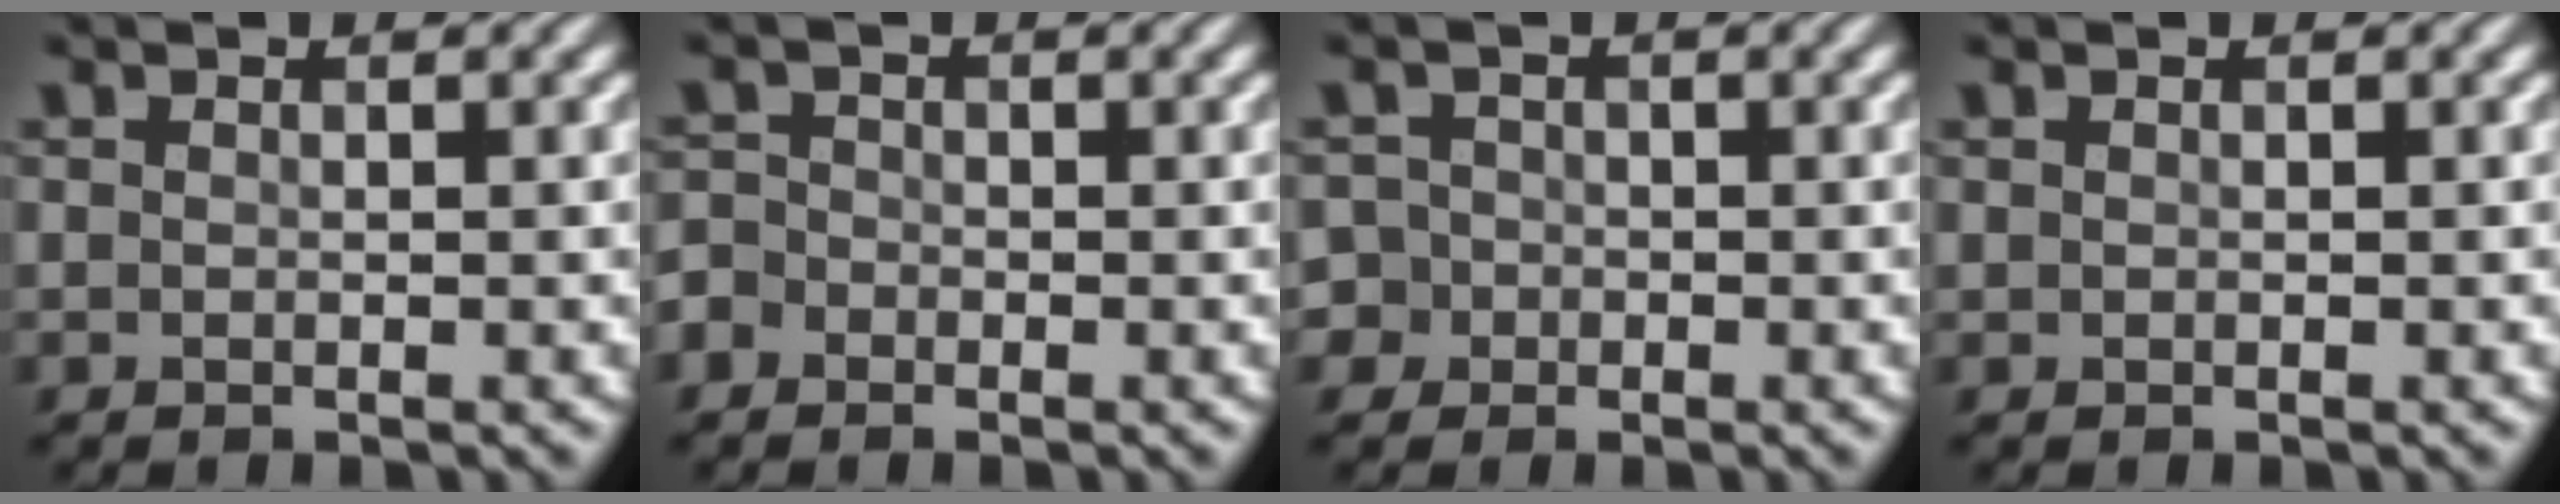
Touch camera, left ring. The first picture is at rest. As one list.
[{"total": 1.7, "force": [-1.1, 1.3, 0.4], "torque": [-0.002, 0.006, -0.025]}, {"total": 3.0, "force": [-0.8, 2.8, 0.5], "torque": [0.011, 0.014, -0.034]}, {"total": 0.0}]